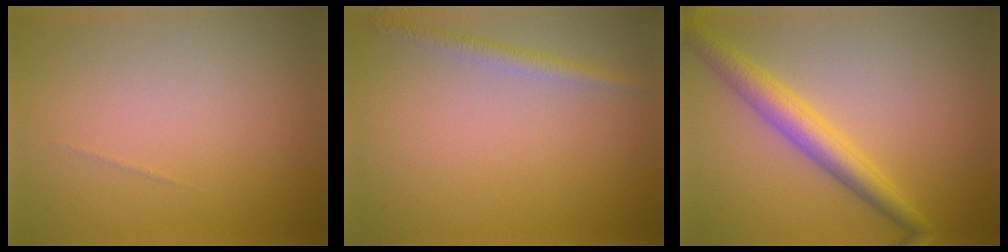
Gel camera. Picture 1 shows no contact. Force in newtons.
{"total": 1.6, "press": 1.6, "slide": 0.0}
{"total": 4.1, "press": 4.1, "slide": 0.1}